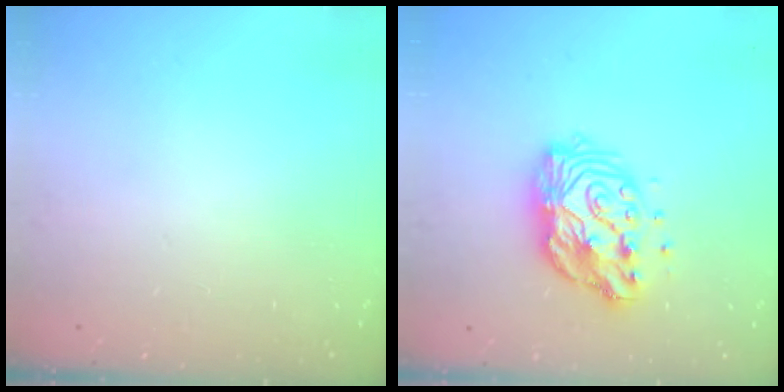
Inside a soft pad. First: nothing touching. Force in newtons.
{"total": 13.4, "press": 13.4, "slide": 1.2}